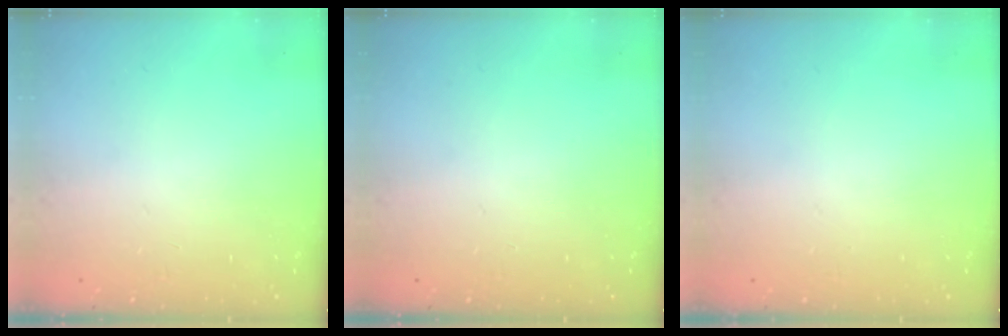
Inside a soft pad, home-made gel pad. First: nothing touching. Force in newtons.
{"total": 0.0}
{"total": 0.0}